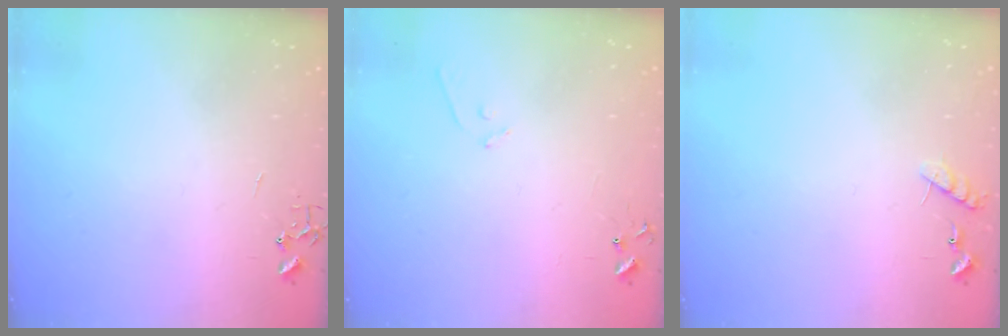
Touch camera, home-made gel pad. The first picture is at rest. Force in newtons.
{"total": 5.3, "press": 5.3, "slide": 0.4}
{"total": 6.7, "press": 6.7, "slide": 0.4}